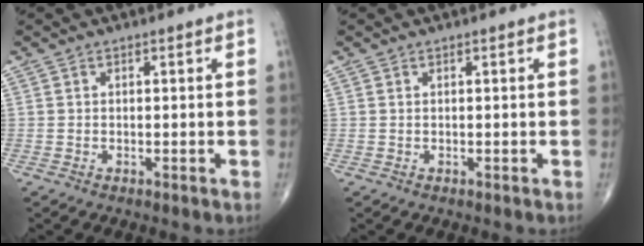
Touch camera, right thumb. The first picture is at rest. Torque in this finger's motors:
{"motor_torque": [0.24, 0.47, 0.01, -0.06, 0.00]}